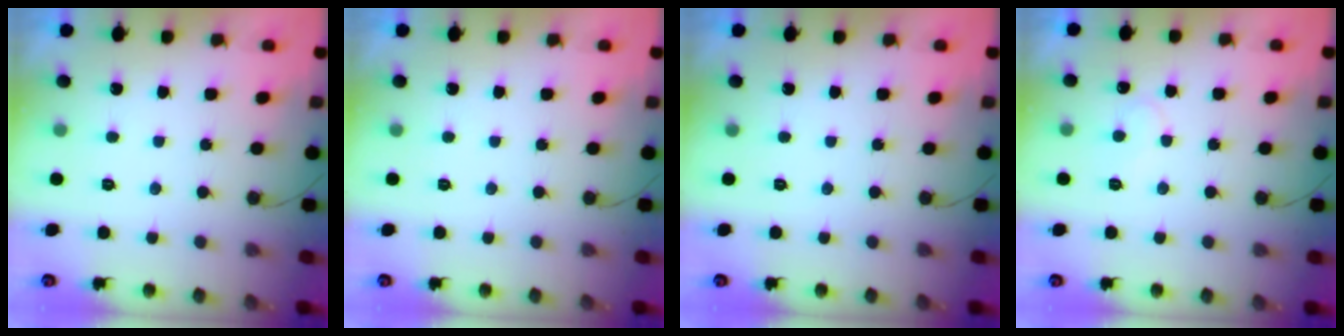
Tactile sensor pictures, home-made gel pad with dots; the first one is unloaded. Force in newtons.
{"total": 0.0}
{"total": 0.0}
{"total": 4.9, "press": 4.9, "slide": 0.4}